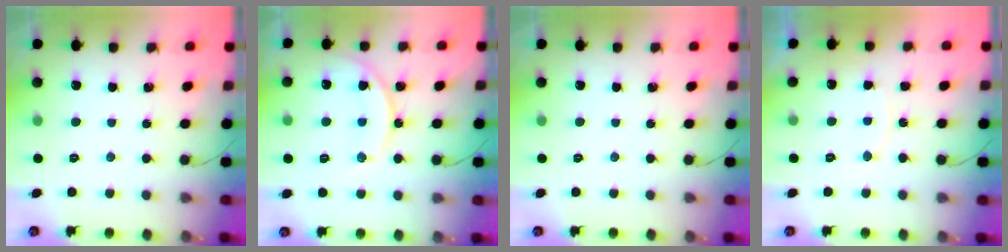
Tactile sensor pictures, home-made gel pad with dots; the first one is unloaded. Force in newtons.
{"total": 12.9, "press": 12.9, "slide": 0.8}
{"total": 0.0}
{"total": 6.8, "press": 6.8, "slide": 0.6}